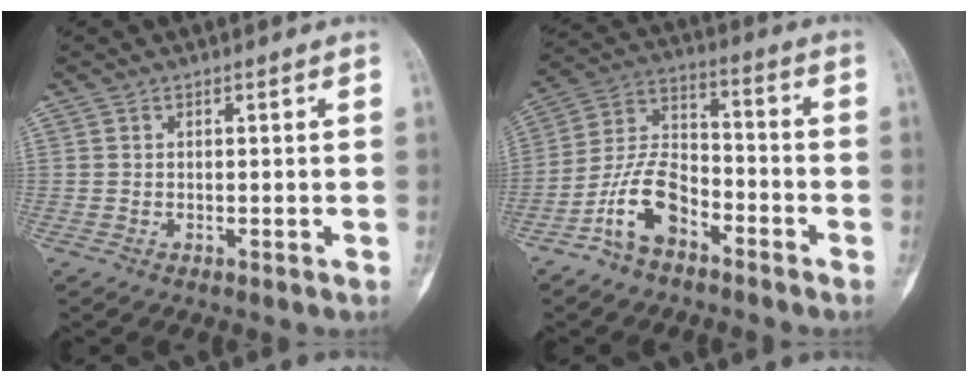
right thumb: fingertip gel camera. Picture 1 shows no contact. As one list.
[{"total": 11.5, "force": [-6.4, 6.3, 7.2], "torque": [-0.137, 0.057, -0.130]}]